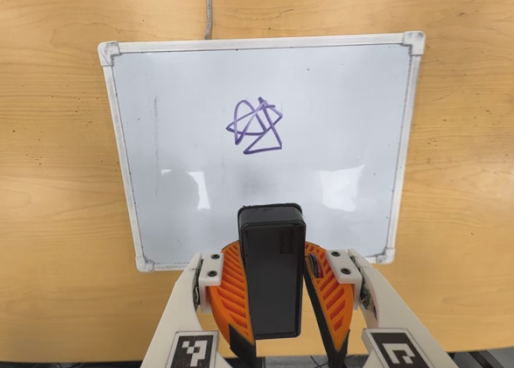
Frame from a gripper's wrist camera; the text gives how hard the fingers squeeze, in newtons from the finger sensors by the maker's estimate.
{"total": 9.9, "left": 10.1, "right": 9.7}